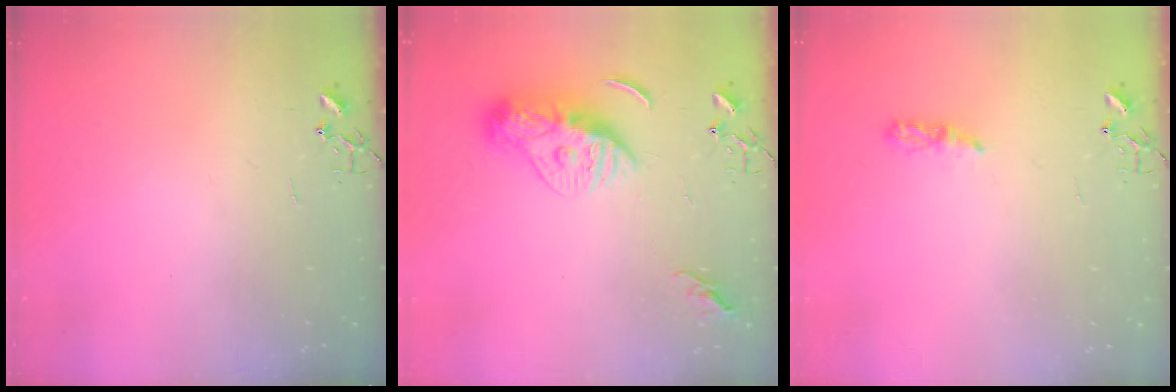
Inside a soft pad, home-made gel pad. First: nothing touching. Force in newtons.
{"total": 11.6, "press": 11.6, "slide": 0.9}
{"total": 5.0, "press": 4.9, "slide": 0.5}